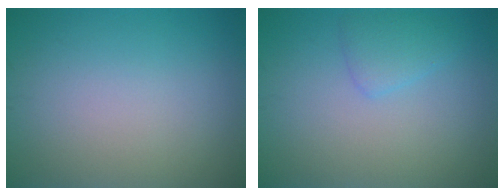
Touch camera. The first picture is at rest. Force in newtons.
{"total": 1.8, "press": 1.8, "slide": 0.2}